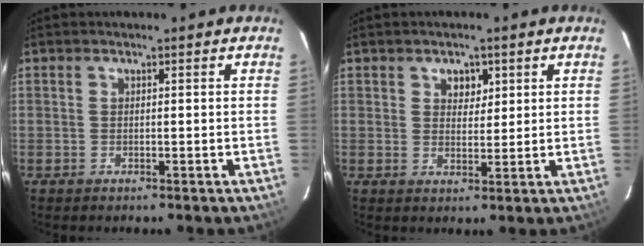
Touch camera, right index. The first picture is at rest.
{"total": 3.2, "force": [1.5, 2.5, 1.4], "torque": [-0.014, 0.005, 0.025]}